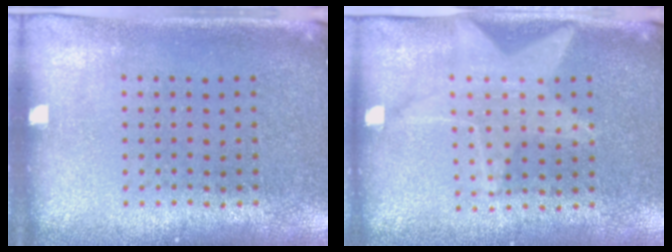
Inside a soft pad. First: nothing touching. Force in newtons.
{"total": 1.5, "press": 1.5, "slide": 0.3}